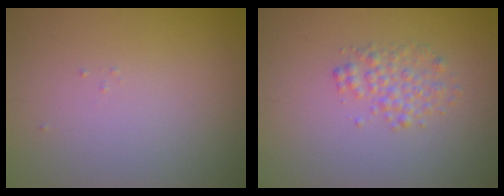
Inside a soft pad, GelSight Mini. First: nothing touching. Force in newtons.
{"total": 2.0, "press": 2.0, "slide": 0.1}